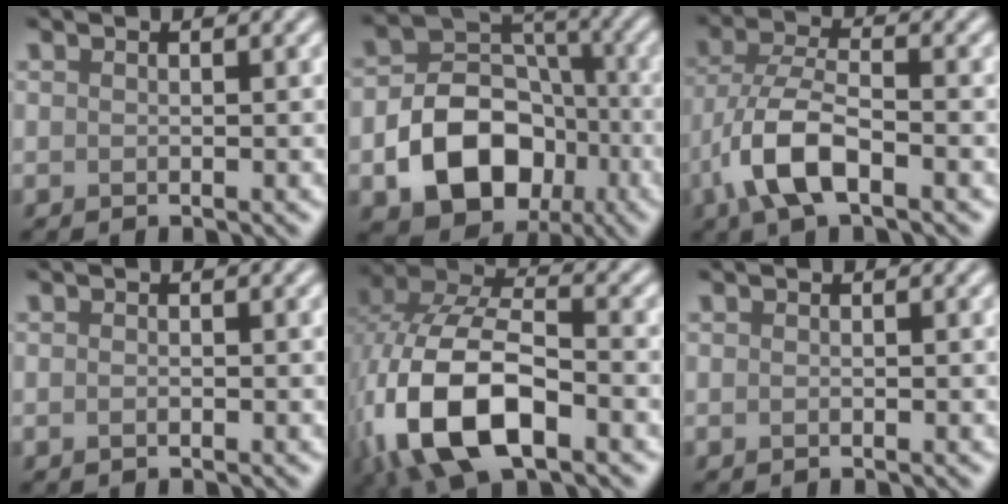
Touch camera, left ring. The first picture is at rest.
{"total": 9.5, "force": [-3.4, 6.9, 5.5], "torque": [-0.084, -0.003, -0.061]}
{"total": 6.5, "force": [-2.8, 2.7, 5.2], "torque": [-0.110, 0.001, -0.064]}
{"total": 0.6, "force": [-0.2, 0.3, 0.4], "torque": [-0.009, -0.001, -0.004]}
{"total": 13.1, "force": [-4.3, 6.7, 10.4], "torque": [-0.227, -0.006, -0.082]}
{"total": 0.0}